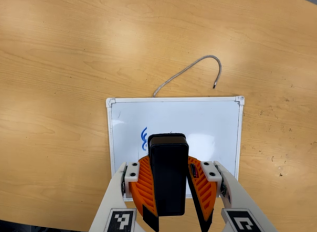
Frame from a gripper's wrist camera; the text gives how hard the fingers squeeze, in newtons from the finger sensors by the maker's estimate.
{"total": 11.4, "left": 10.6, "right": 12.3}